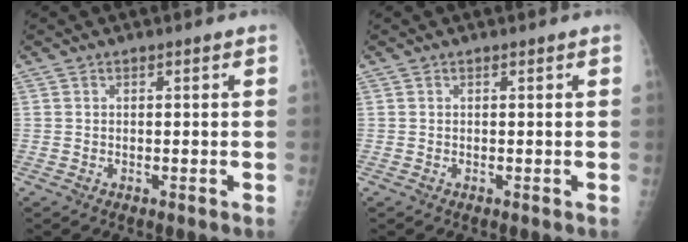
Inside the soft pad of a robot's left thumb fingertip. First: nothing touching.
{"total": 0.0}